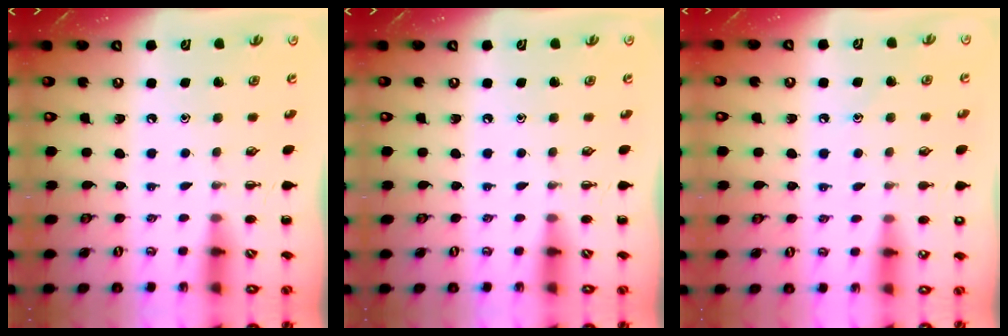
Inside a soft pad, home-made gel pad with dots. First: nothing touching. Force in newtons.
{"total": 0.0}
{"total": 7.0, "press": 6.7, "slide": 1.9}